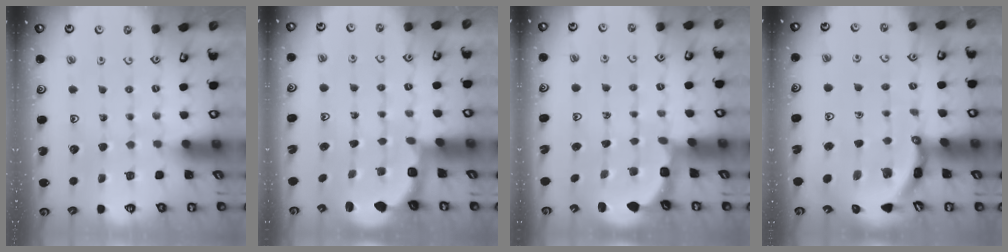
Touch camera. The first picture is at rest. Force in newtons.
{"total": 3.0, "press": 2.2, "slide": 2.0}
{"total": 2.9, "press": 2.5, "slide": 1.4}
{"total": 4.8, "press": 4.7, "slide": 0.5}